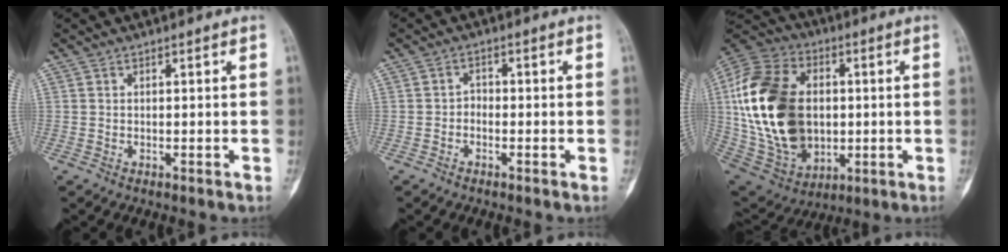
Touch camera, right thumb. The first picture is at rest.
{"total": 1.6, "force": [-0.8, 1.2, 0.8], "torque": [-0.001, 0.012, -0.020]}
{"total": 26.7, "force": [1.2, 18.2, 19.4], "torque": [-0.380, 0.000, 0.034]}